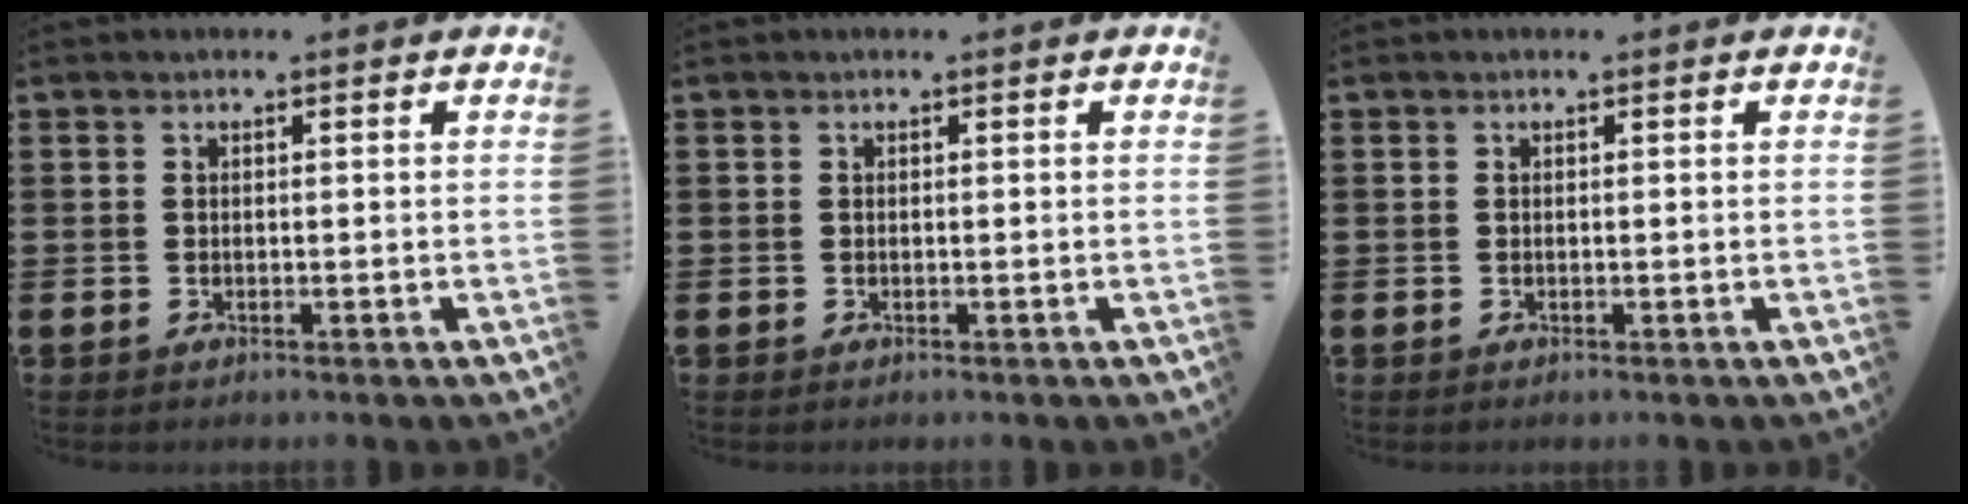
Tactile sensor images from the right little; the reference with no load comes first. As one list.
[{"total": 0.0}, {"total": 0.0}]